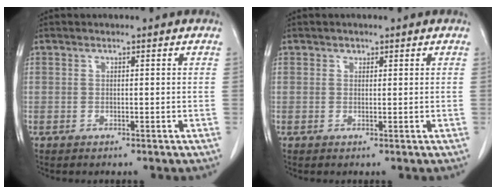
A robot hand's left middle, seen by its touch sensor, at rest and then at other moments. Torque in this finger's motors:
{"motor_torque": [0.09, -0.05, -0.03, 0.01]}